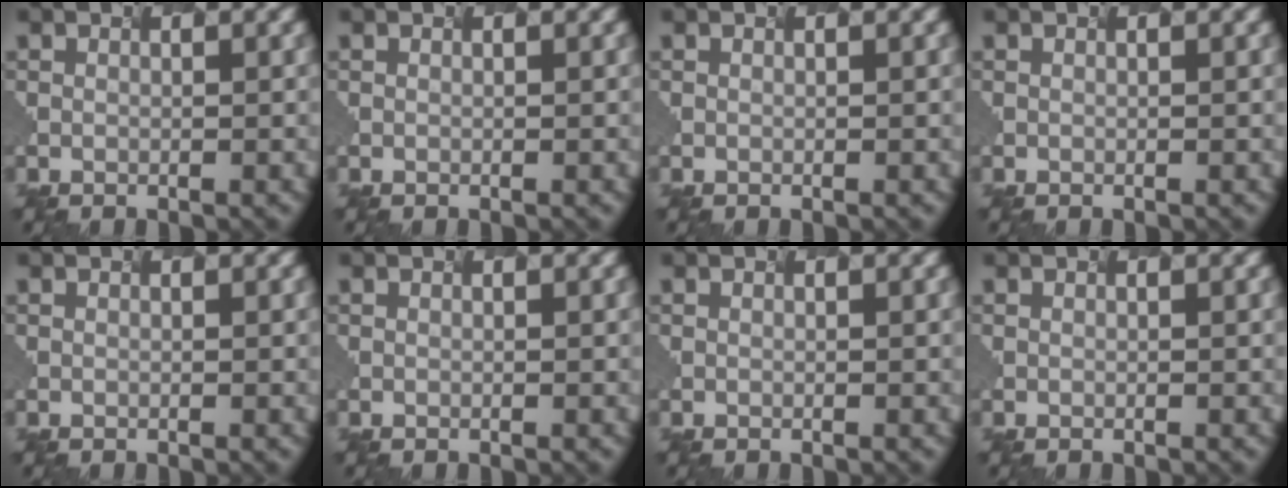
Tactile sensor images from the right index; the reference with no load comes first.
{"total": 0.0}
{"total": 0.0}
{"total": 0.0}
{"total": 0.0}
{"total": 0.0}
{"total": 0.0}
{"total": 0.0}